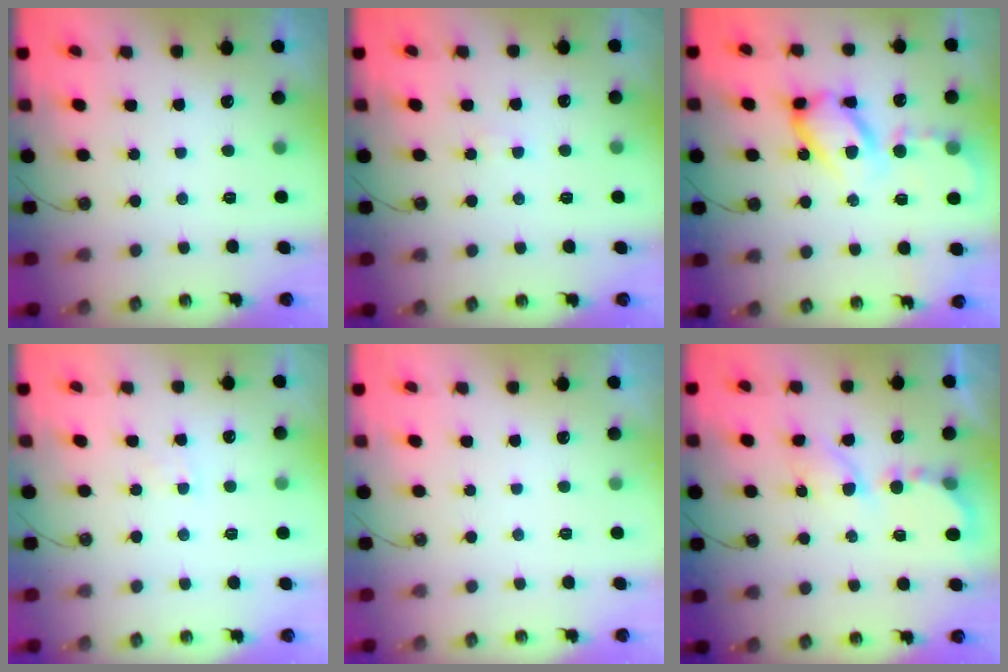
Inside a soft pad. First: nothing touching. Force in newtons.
{"total": 1.2, "press": 1.1, "slide": 0.2}
{"total": 14.9, "press": 14.8, "slide": 1.4}
{"total": 3.4, "press": 3.4, "slide": 0.5}
{"total": 0.0}
{"total": 6.0, "press": 6.0, "slide": 0.6}